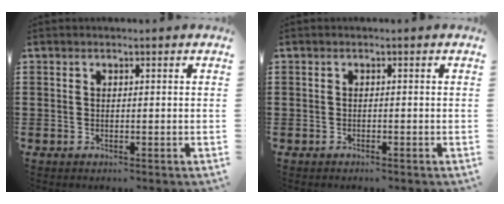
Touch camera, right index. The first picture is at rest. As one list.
[{"total": 0.5, "force": [-0.5, -0.1, 0.1], "torque": [-0.003, -0.003, -0.010]}]